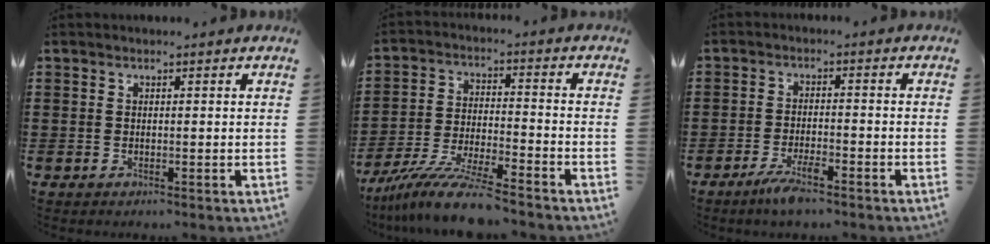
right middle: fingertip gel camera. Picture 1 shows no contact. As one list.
[{"total": 10.1, "force": [-8.8, 0.3, 4.8], "torque": [-0.096, 0.004, -0.172]}, {"total": 4.0, "force": [-2.8, 0.7, 2.8], "torque": [-0.058, -0.001, -0.054]}]